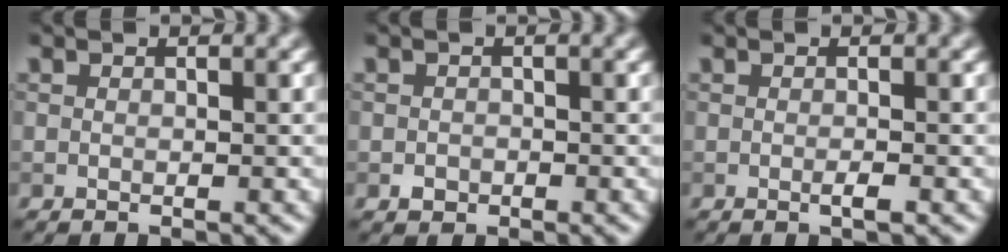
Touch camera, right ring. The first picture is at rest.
{"total": 1.0, "force": [-0.5, 0.8, 0.2], "torque": [0.003, -0.003, -0.009]}
{"total": 1.0, "force": [-0.4, 0.1, 0.9], "torque": [-0.014, -0.001, -0.008]}